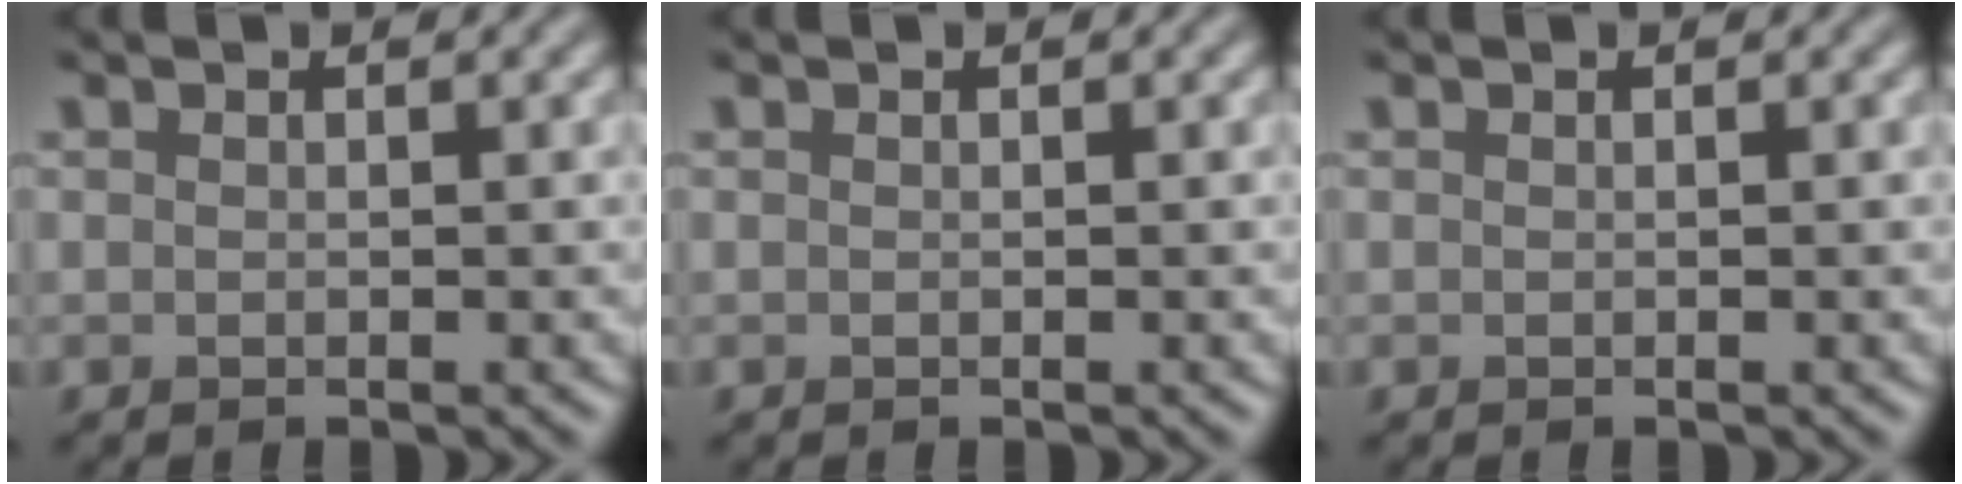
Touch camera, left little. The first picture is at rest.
{"total": 0.0}
{"total": 0.0}